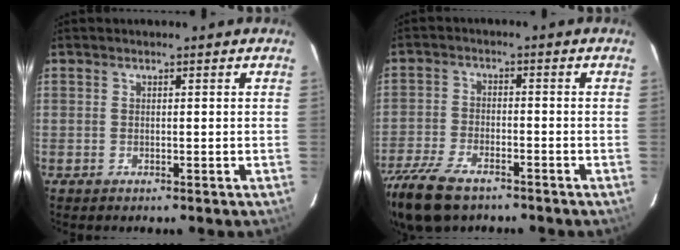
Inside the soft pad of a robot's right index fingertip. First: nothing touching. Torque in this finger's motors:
{"motor_torque": [1.04, -0.85, 0.34, 0.12]}